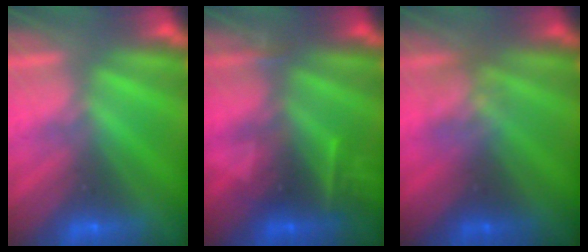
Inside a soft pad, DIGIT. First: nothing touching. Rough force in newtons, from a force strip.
{"total": 2.4}
{"total": 2.4}